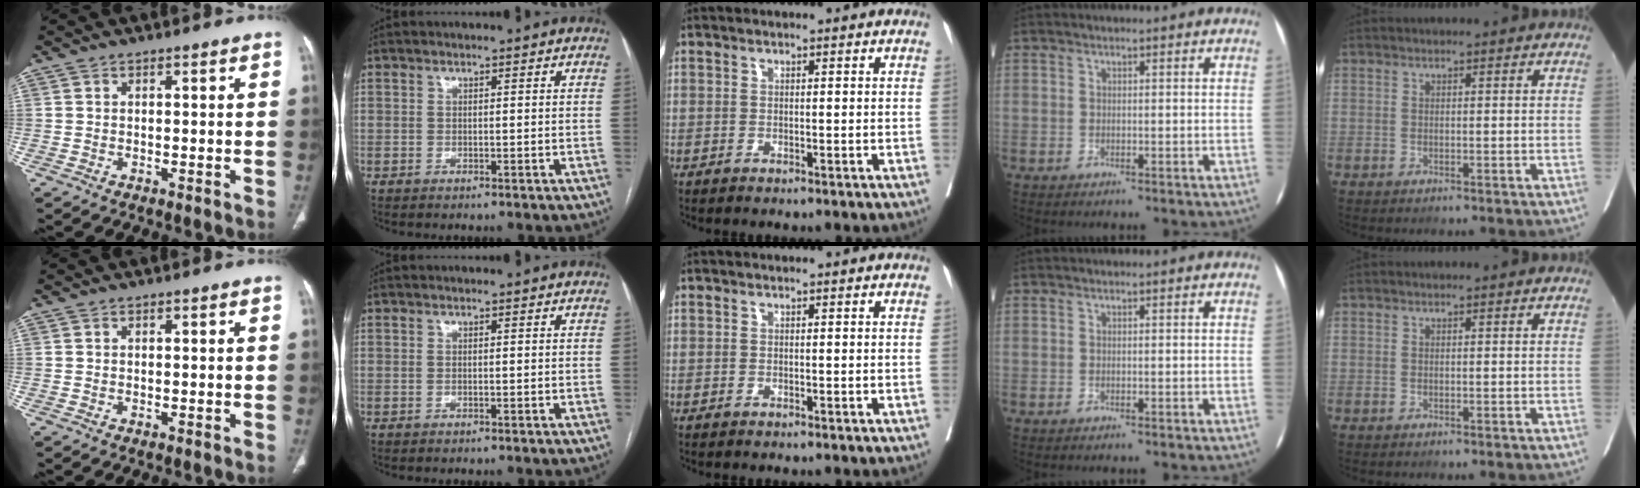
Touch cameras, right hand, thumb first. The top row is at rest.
{}